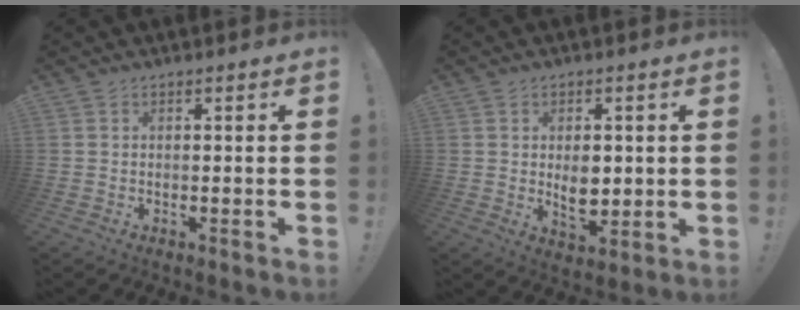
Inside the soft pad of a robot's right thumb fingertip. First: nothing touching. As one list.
[{"total": 6.7, "force": [0.4, 4.7, 4.8], "torque": [-0.066, -0.001, 0.007]}]